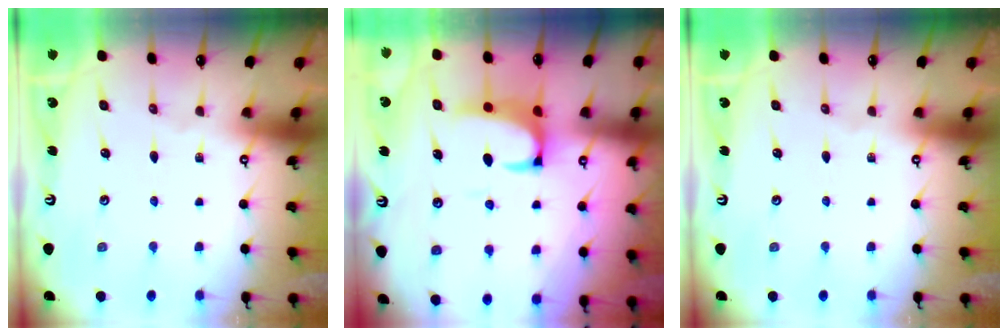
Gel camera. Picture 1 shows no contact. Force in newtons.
{"total": 2.2, "press": 2.0, "slide": 1.0}
{"total": 0.0}